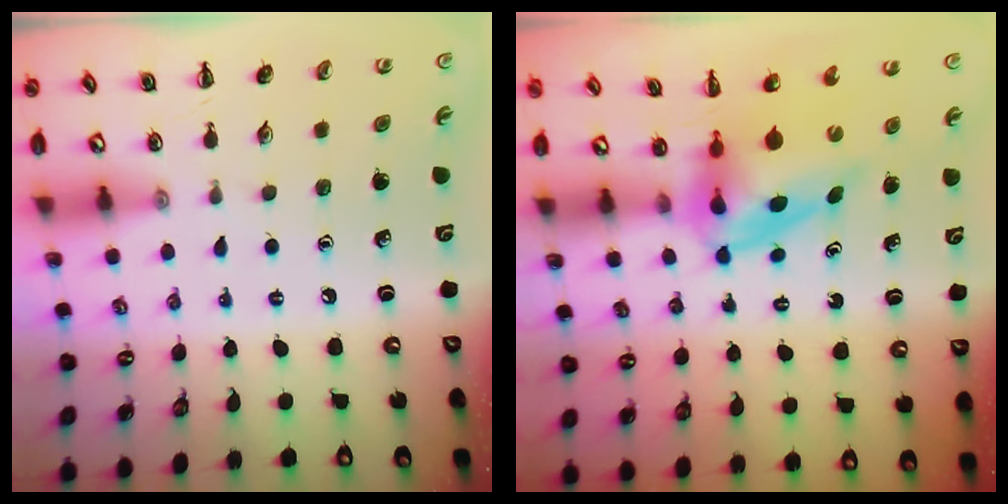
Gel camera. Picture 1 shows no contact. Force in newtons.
{"total": 4.0, "press": 3.9, "slide": 0.7}